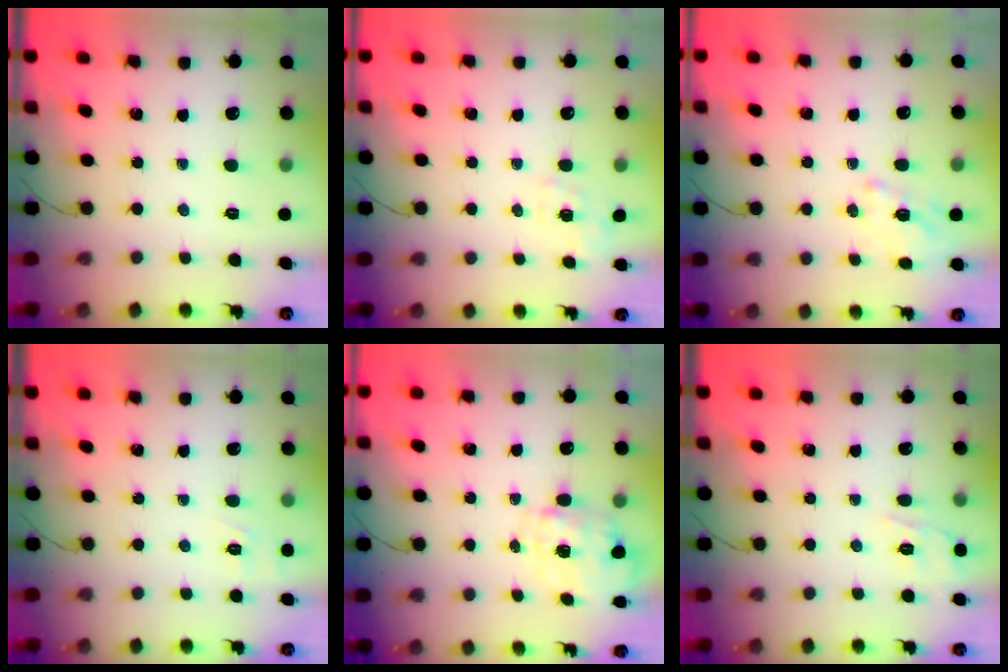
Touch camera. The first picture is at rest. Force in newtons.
{"total": 2.1, "press": 1.6, "slide": 1.4}
{"total": 1.2, "press": 0.2, "slide": 1.2}
{"total": 1.6, "press": 0.2, "slide": 1.6}
{"total": 2.9, "press": 2.7, "slide": 0.9}
{"total": 8.0, "press": 7.9, "slide": 1.6}